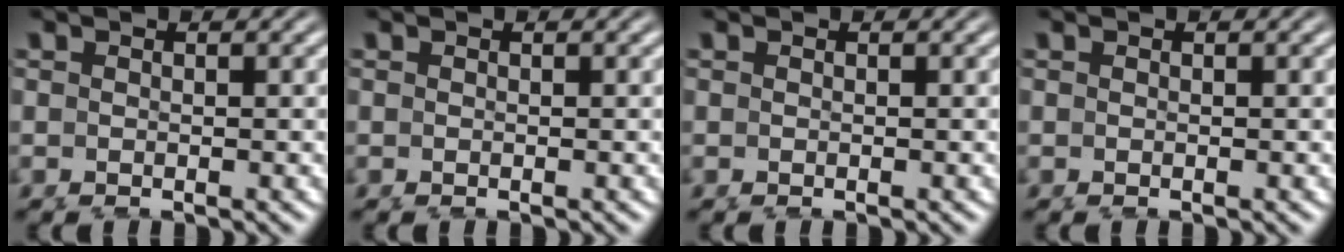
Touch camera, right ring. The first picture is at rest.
{"total": 0.0}
{"total": 0.0}
{"total": 0.0}